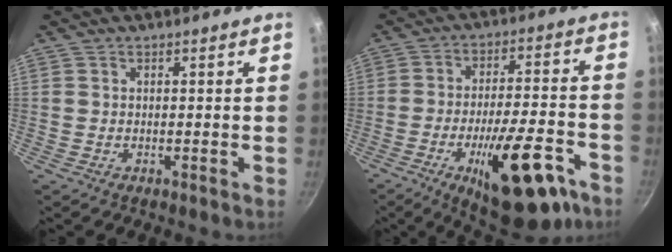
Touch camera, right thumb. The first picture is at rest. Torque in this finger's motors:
{"motor_torque": [3.15, 1.85, 1.90, -0.87, 0.61]}